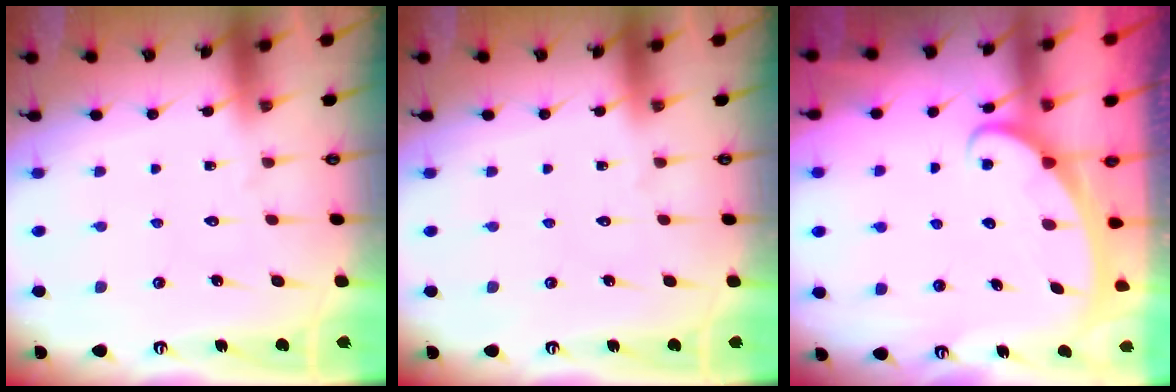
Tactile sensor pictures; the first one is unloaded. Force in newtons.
{"total": 0.0}
{"total": 2.5, "press": 2.5, "slide": 0.4}